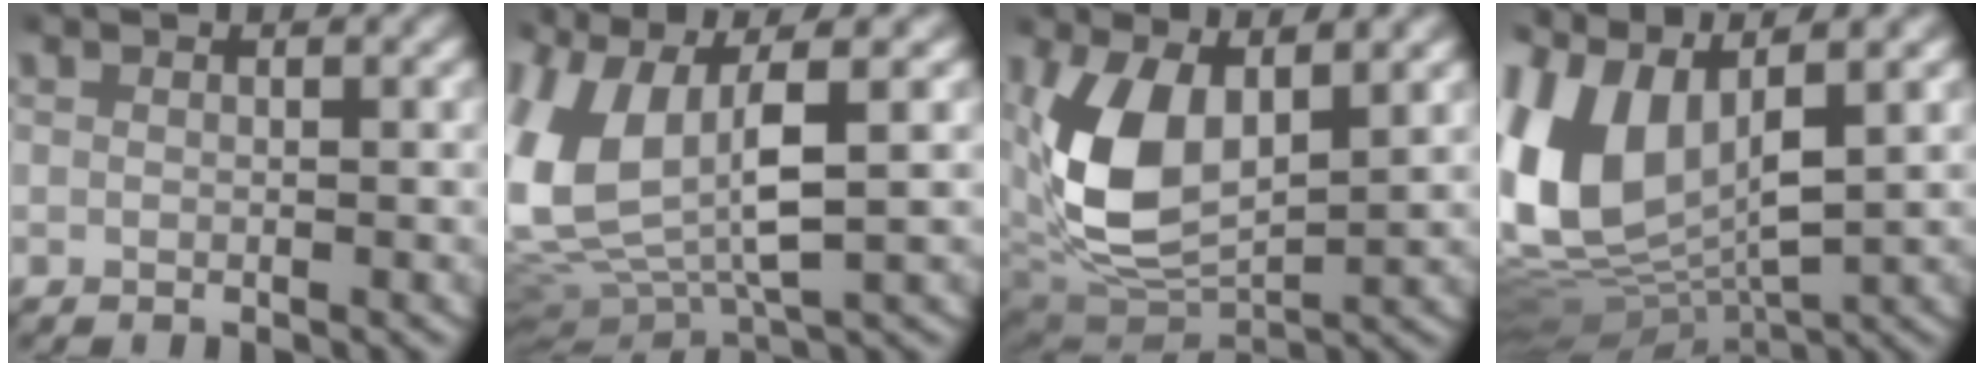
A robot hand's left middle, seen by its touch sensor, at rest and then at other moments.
{"total": 11.3, "force": [1.2, 8.0, 7.9], "torque": [-0.203, -0.003, 0.019]}
{"total": 7.1, "force": [1.3, 4.0, 5.7], "torque": [-0.138, -0.009, 0.028]}
{"total": 12.4, "force": [0.7, 9.1, 8.4], "torque": [-0.211, -0.017, 0.021]}